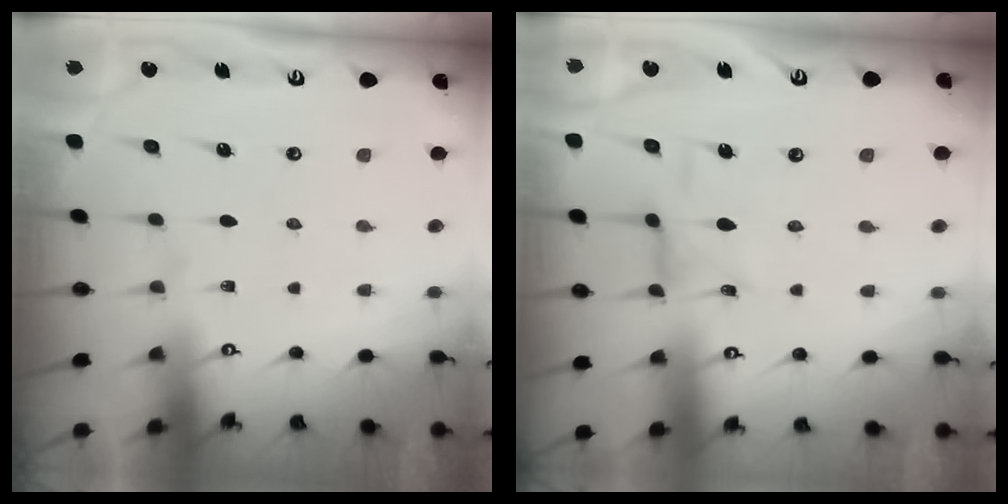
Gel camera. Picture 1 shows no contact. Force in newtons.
{"total": 3.8, "press": 3.8, "slide": 0.3}